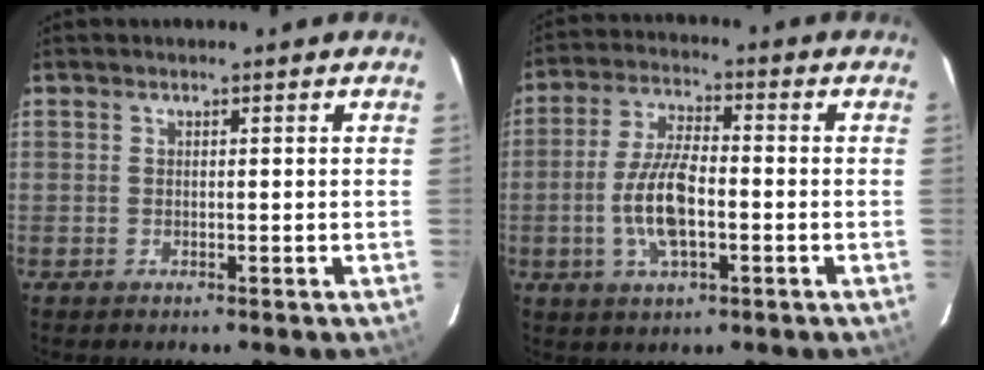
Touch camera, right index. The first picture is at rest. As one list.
[{"total": 10.2, "force": [-2.3, 3.9, 9.1], "torque": [-0.188, 0.002, -0.043]}]